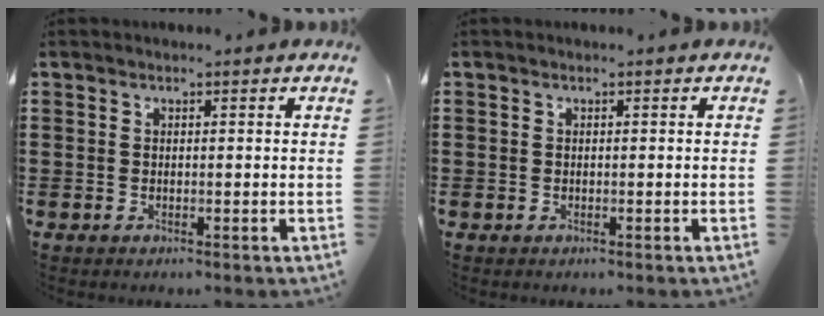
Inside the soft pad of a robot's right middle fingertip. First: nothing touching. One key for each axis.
{"total": 0.5, "fx": -0.1, "fy": 0.5, "fz": 0.0, "tx": -0.001, "ty": 0.005, "tz": -0.004}